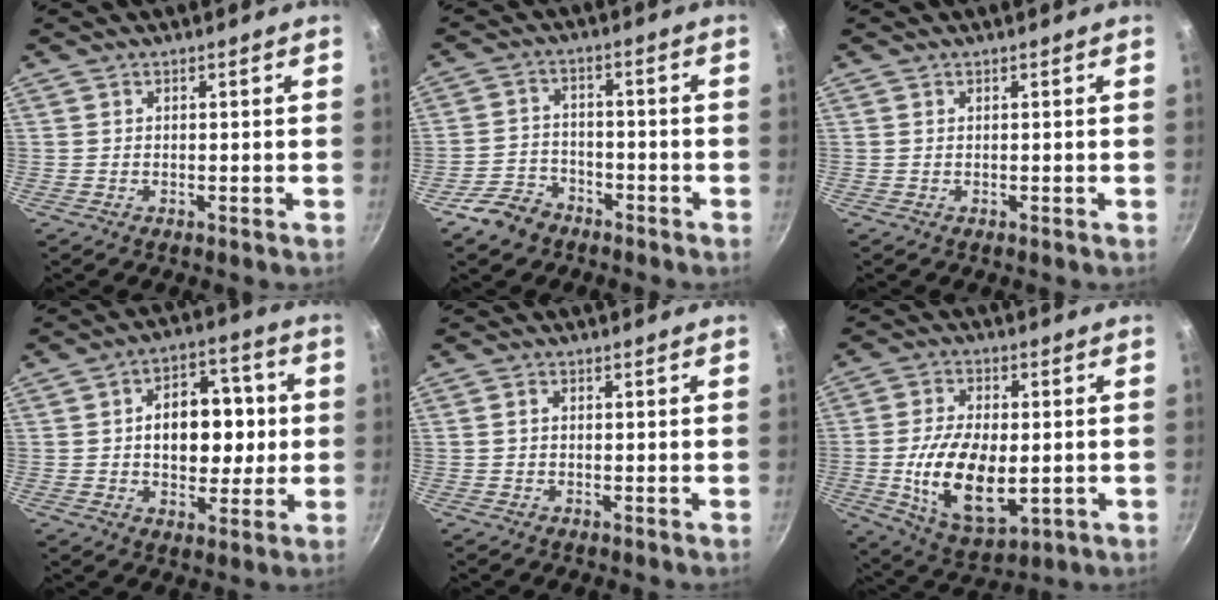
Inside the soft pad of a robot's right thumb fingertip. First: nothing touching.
{"total": 6.6, "force": [-4.6, 4.4, 2.0], "torque": [-0.029, 0.045, -0.084]}
{"total": 0.0}
{"total": 14.3, "force": [0.8, 9.8, 10.4], "torque": [-0.103, 0.017, 0.006]}
{"total": 1.1, "force": [0.1, 0.8, 0.7], "torque": [-0.010, 0.006, 0.000]}
{"total": 15.9, "force": [-1.7, 8.6, 13.2], "torque": [-0.233, -0.005, -0.019]}